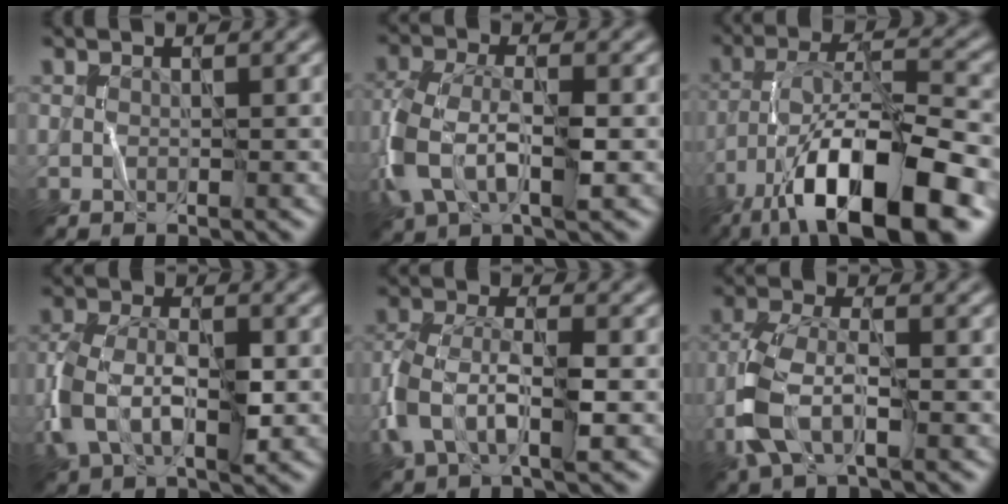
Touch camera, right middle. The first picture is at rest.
{"total": 5.7, "force": [-2.0, 3.1, 4.3], "torque": [-0.104, -0.002, -0.043]}
{"total": 14.9, "force": [-8.6, 4.7, 11.3], "torque": [-0.197, 0.005, -0.151]}
{"total": 5.4, "force": [-1.3, 3.2, 4.1], "torque": [-0.095, -0.002, -0.029]}
{"total": 4.8, "force": [-1.8, 2.4, 3.7], "torque": [-0.087, 0.005, -0.039]}
{"total": 4.9, "force": [-2.1, 2.2, 3.8], "torque": [-0.093, 0.004, -0.046]}